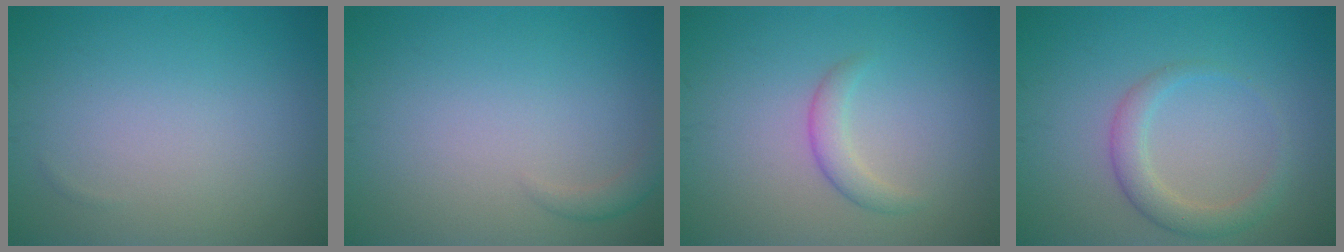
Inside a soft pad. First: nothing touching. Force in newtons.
{"total": 1.1, "press": 1.1, "slide": 0.1}
{"total": 1.9, "press": 1.9, "slide": 0.1}
{"total": 2.6, "press": 2.6, "slide": 0.2}